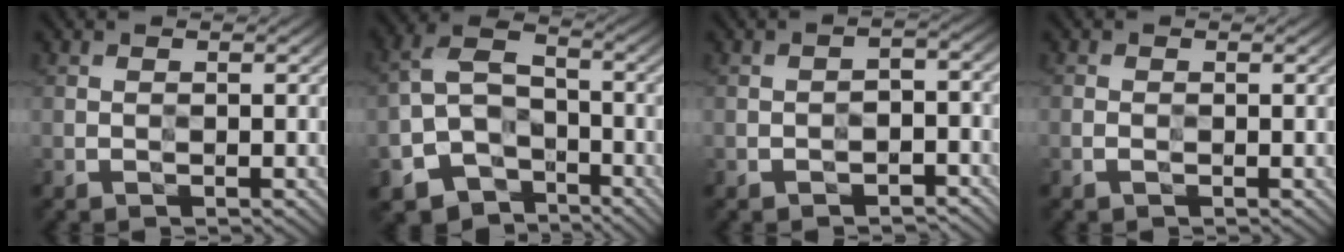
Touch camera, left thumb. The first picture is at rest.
{"total": 9.8, "force": [-5.6, 6.5, 4.6], "torque": [-0.100, -0.027, -0.107]}
{"total": 4.4, "force": [-2.4, 2.5, 2.6], "torque": [-0.033, -0.004, -0.037]}
{"total": 0.8, "force": [-0.4, 0.6, 0.4], "torque": [-0.008, -0.004, -0.008]}